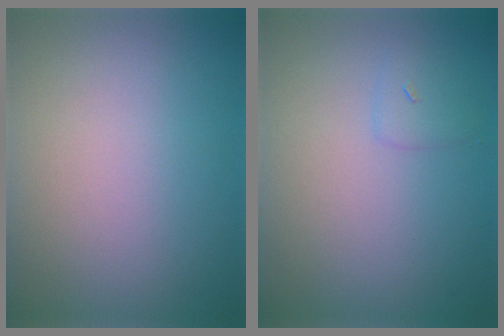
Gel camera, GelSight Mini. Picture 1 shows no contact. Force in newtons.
{"total": 0.5, "press": 0.5, "slide": 0.0}